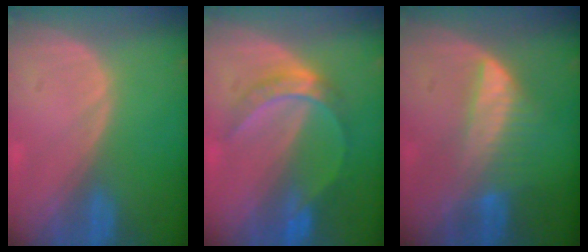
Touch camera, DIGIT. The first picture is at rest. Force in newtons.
{"total": 5.4, "press": 5.3, "slide": 0.6}
{"total": 6.5, "press": 5.9, "slide": 2.7}